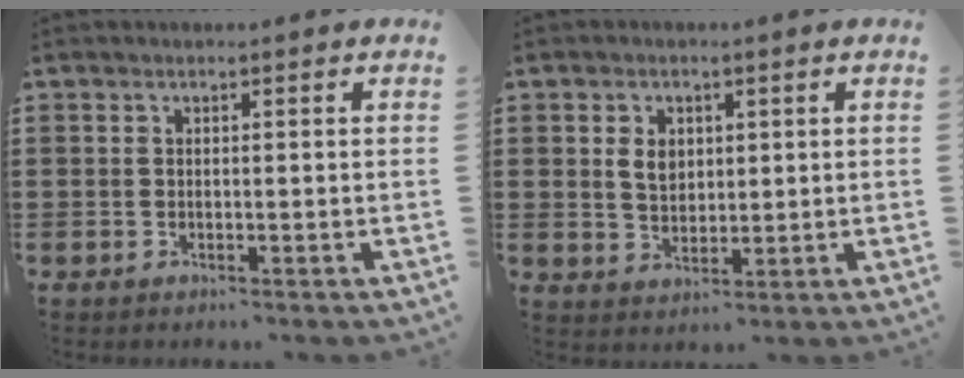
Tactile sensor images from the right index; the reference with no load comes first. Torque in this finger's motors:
{"motor_torque": [0.62, 0.61, 0.09, 0.05]}